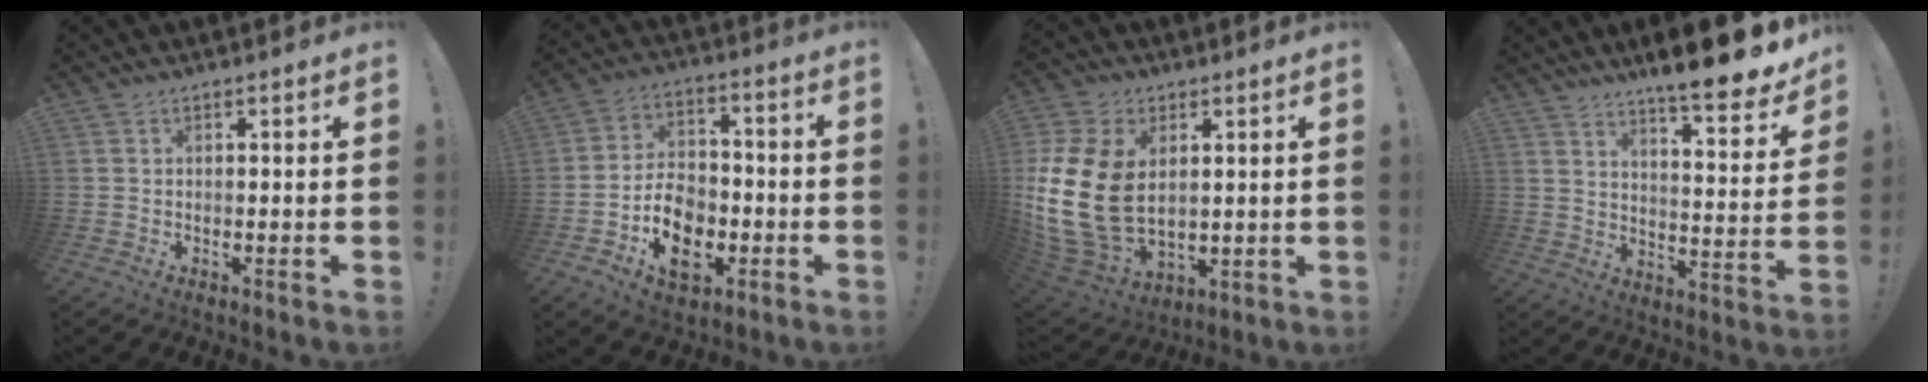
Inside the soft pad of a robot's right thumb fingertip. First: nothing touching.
{"total": 13.9, "force": [-5.2, 9.8, 8.3], "torque": [-0.135, 0.030, -0.089]}
{"total": 20.5, "force": [1.6, 15.1, 13.8], "torque": [-0.292, -0.006, 0.040]}
{"total": 13.2, "force": [10.6, 0.8, 7.9], "torque": [-0.117, -0.093, 0.166]}